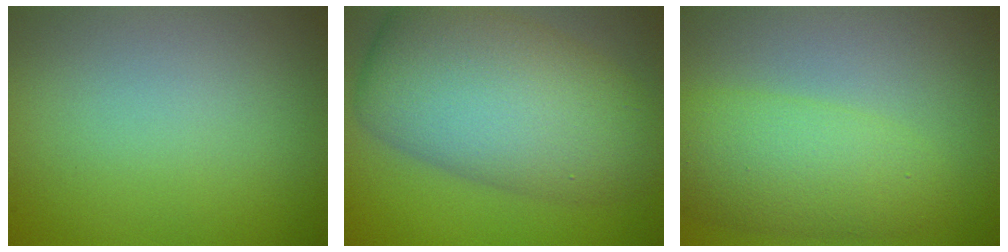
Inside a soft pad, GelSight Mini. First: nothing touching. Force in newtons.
{"total": 10.3, "press": 10.3, "slide": 0.3}
{"total": 5.1, "press": 5.1, "slide": 0.2}